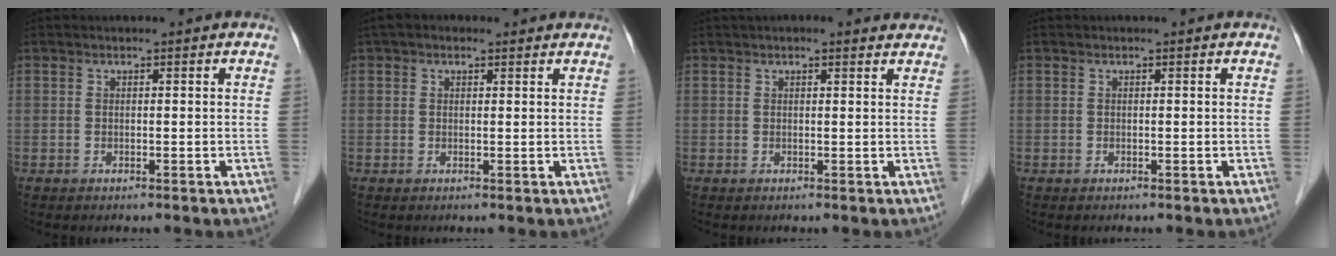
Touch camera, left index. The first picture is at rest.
{"total": 2.8, "force": [1.9, 1.5, 1.3], "torque": [-0.026, 0.026, 0.025]}
{"total": 4.2, "force": [3.5, 1.7, 1.4], "torque": [-0.007, 0.031, 0.035]}
{"total": 0.0}